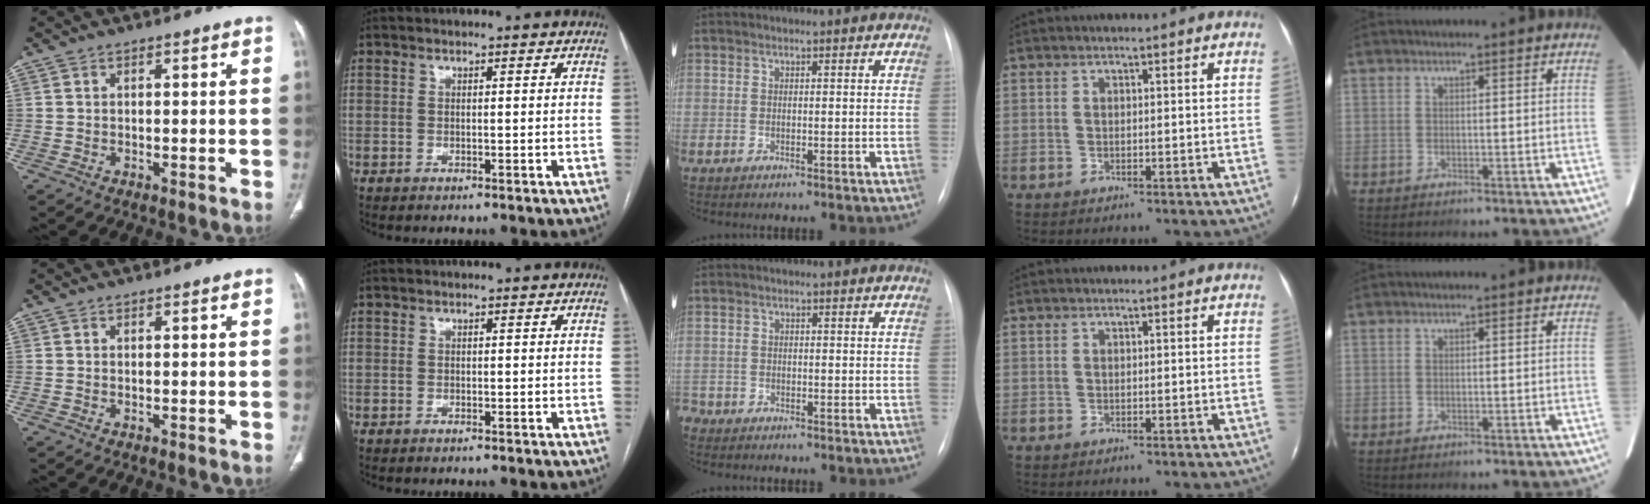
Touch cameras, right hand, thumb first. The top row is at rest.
{"middle": {"total": 1.9, "force": [-1.6, 1.0, -0.2], "torque": [0.006, 0.002, -0.031]}}